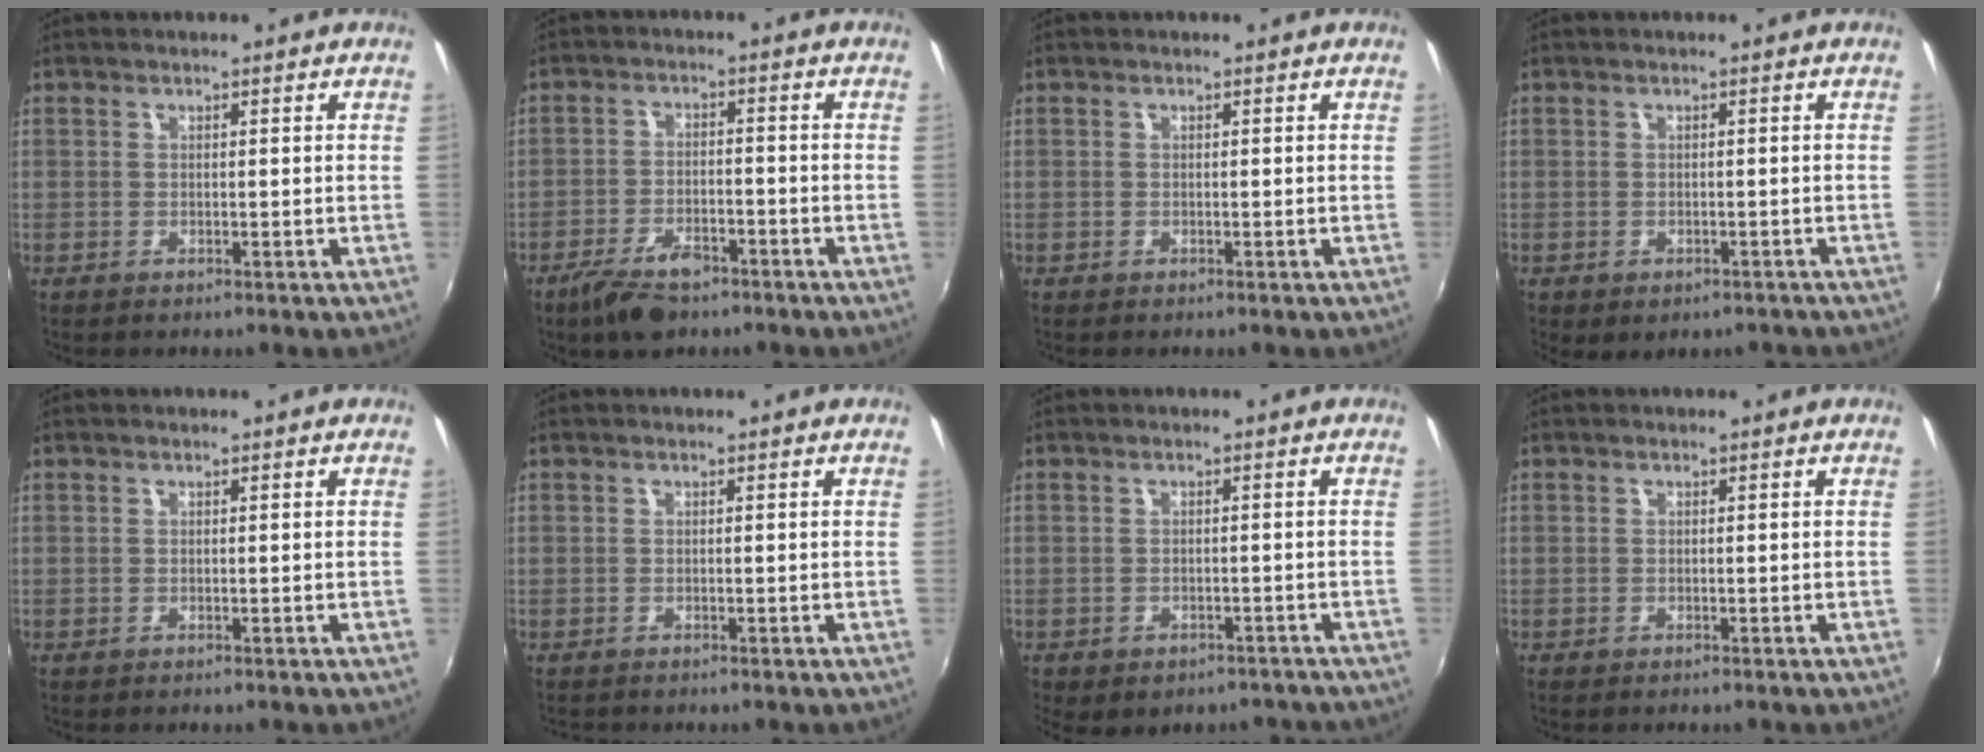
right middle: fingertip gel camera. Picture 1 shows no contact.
{"total": 7.9, "force": [-5.7, 3.2, 4.4], "torque": [-0.106, -0.009, -0.099]}
{"total": 0.0}
{"total": 3.5, "force": [-2.3, 1.9, 1.9], "torque": [-0.037, -0.017, -0.023]}
{"total": 0.0}
{"total": 0.0}
{"total": 7.3, "force": [-5.5, 3.7, 3.1], "torque": [-0.066, -0.018, -0.058]}
{"total": 0.0}